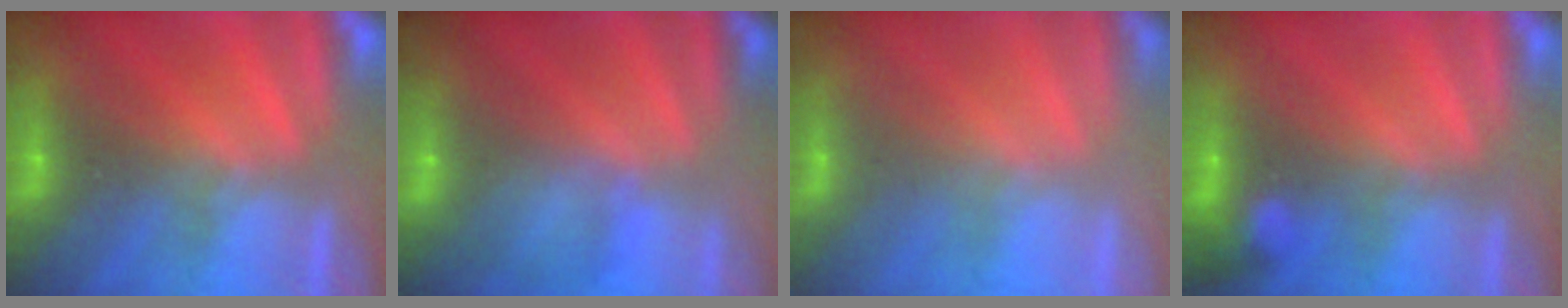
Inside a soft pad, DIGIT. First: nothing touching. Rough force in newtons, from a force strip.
{"total": 5.9}
{"total": 2.0}
{"total": 3.2}